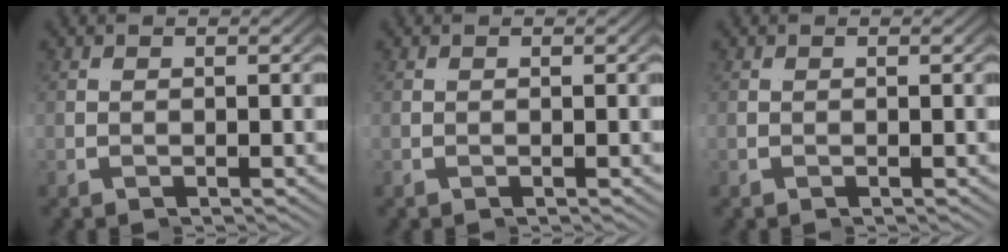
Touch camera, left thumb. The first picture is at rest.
{"total": 0.0}
{"total": 0.0}